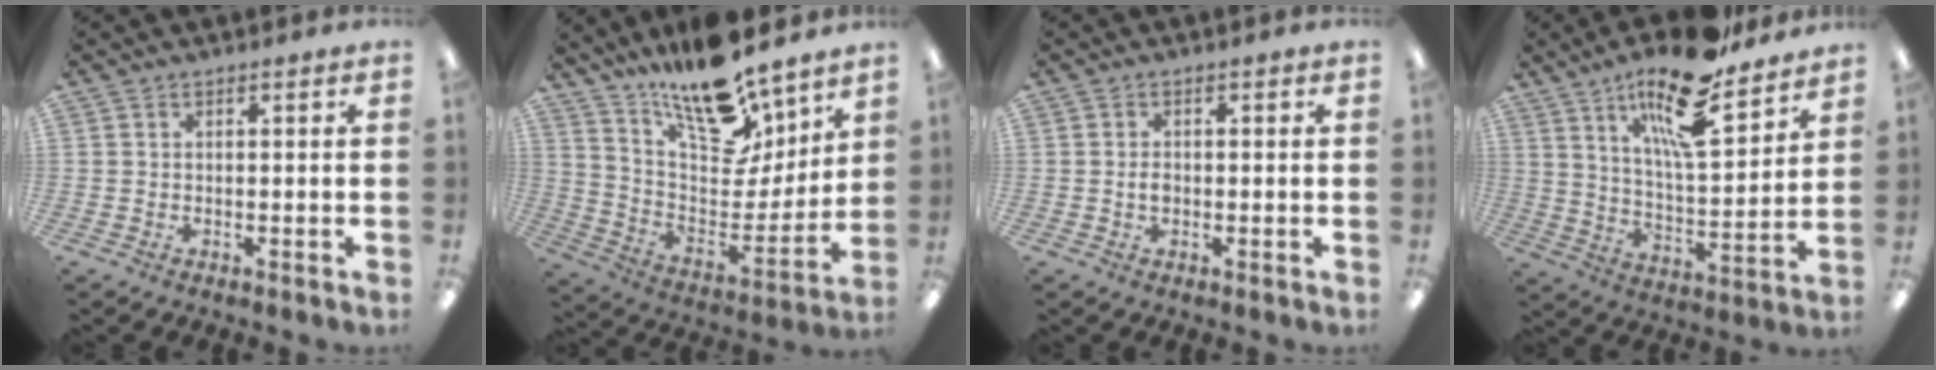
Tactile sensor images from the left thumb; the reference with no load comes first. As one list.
[{"total": 18.3, "force": [15.8, 5.3, 7.5], "torque": [-0.136, -0.128, 0.276]}, {"total": 1.8, "force": [-0.2, 1.3, 1.2], "torque": [-0.023, 0.003, -0.005]}, {"total": 18.5, "force": [13.0, 5.3, 12.1], "torque": [-0.207, -0.073, 0.214]}]